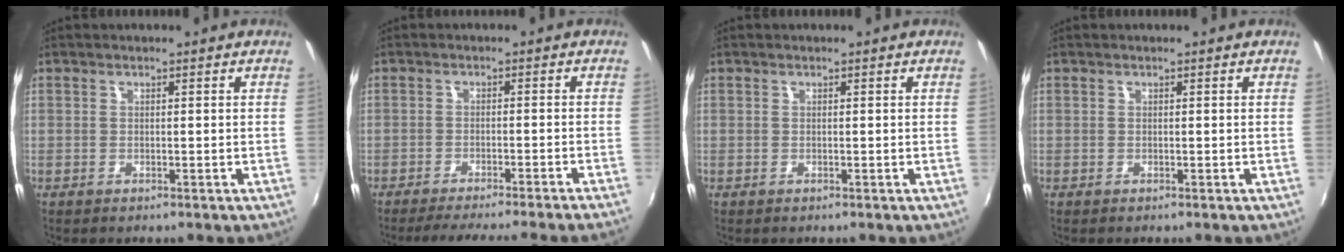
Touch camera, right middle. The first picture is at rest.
{"total": 10.5, "force": [-9.3, -2.0, 4.4], "torque": [-0.083, -0.015, -0.130]}
{"total": 0.0}
{"total": 0.0}